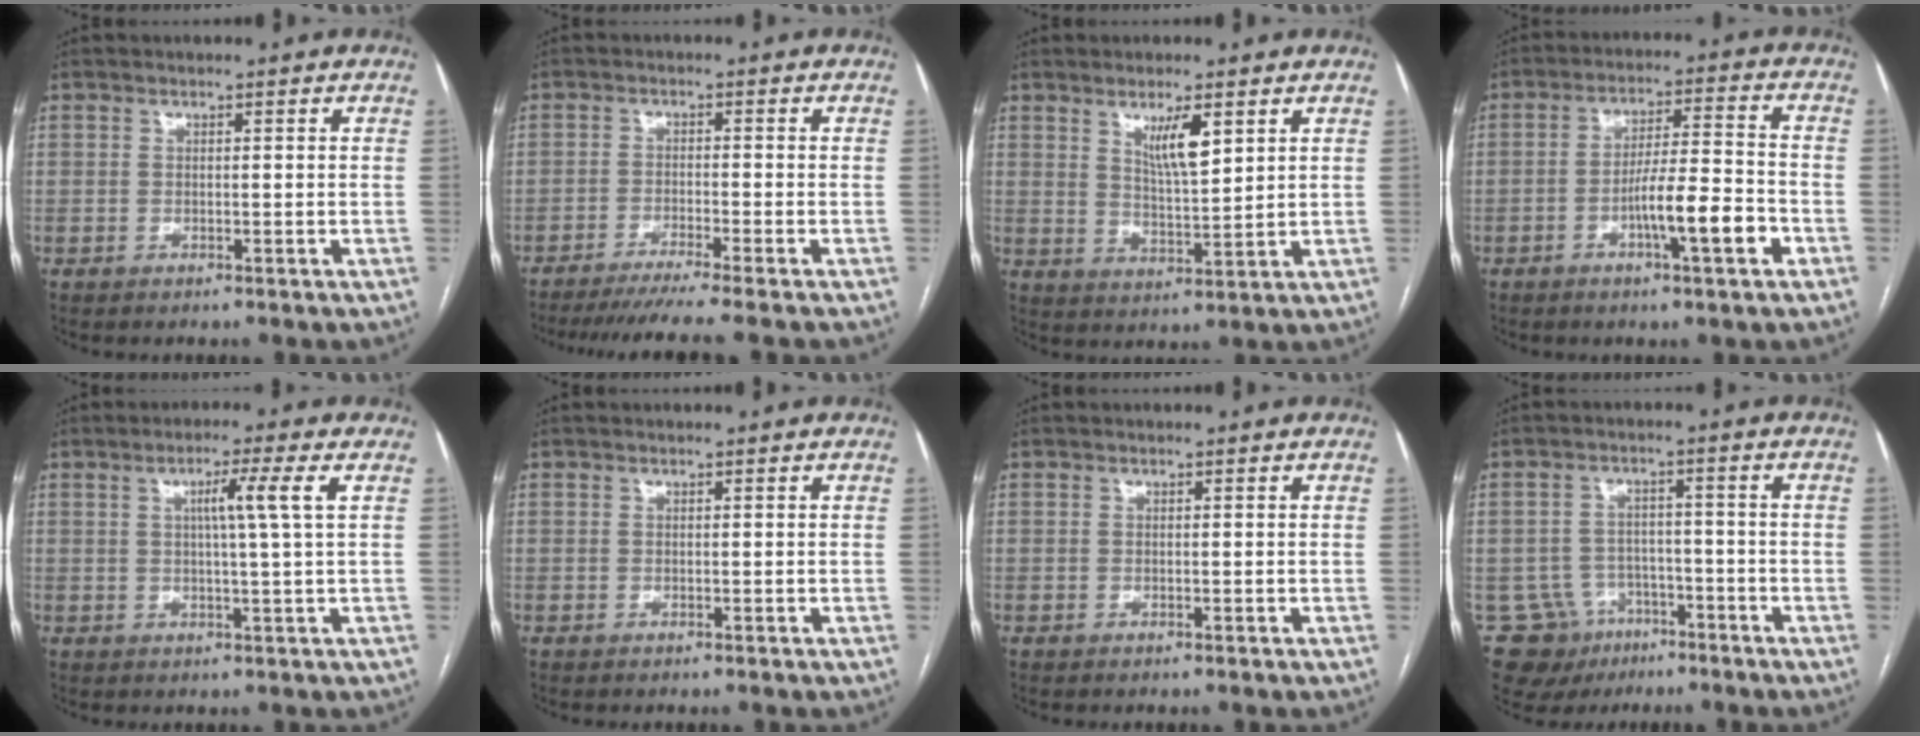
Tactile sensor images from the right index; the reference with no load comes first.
{"total": 8.6, "force": [-7.5, -1.9, 3.9], "torque": [-0.037, -0.027, -0.117]}
{"total": 5.9, "force": [3.1, 1.0, 4.9], "torque": [-0.087, -0.009, 0.058]}
{"total": 9.5, "force": [-3.8, 0.7, 8.6], "torque": [-0.140, 0.006, -0.061]}
{"total": 5.1, "force": [1.4, -1.1, 4.8], "torque": [-0.083, 0.003, 0.023]}
{"total": 0.0}
{"total": 0.0}
{"total": 9.7, "force": [-5.5, 7.9, 1.2], "torque": [-0.028, 0.026, -0.073]}